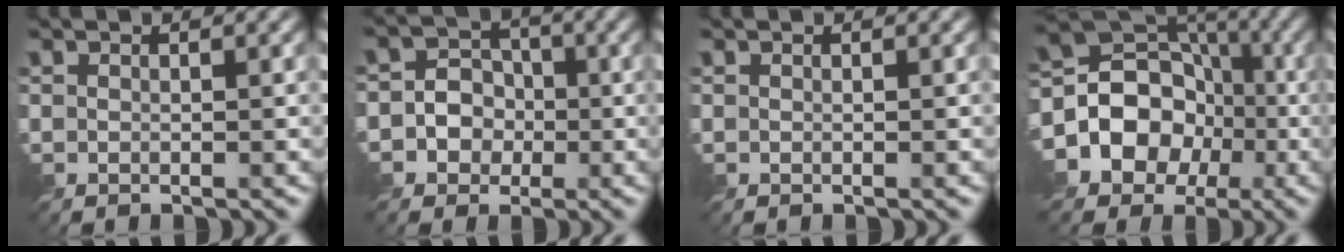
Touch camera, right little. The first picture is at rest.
{"total": 4.5, "force": [-1.2, 4.2, 1.1], "torque": [-0.004, 0.020, -0.042]}
{"total": 0.0}
{"total": 13.5, "force": [-4.2, 11.6, 5.5], "torque": [-0.113, 0.003, -0.090]}